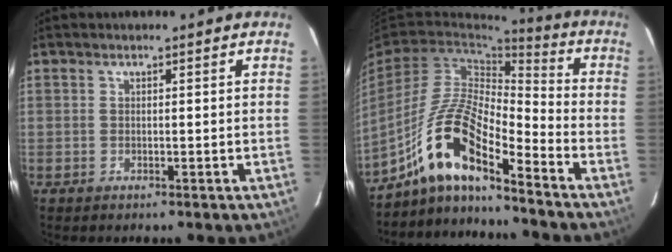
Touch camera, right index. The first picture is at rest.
{"total": 13.5, "force": [-9.2, 2.5, 9.5], "torque": [-0.193, 0.017, -0.168]}